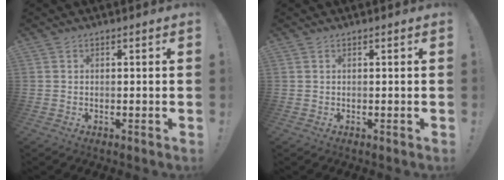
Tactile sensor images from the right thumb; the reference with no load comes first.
{"total": 0.0}